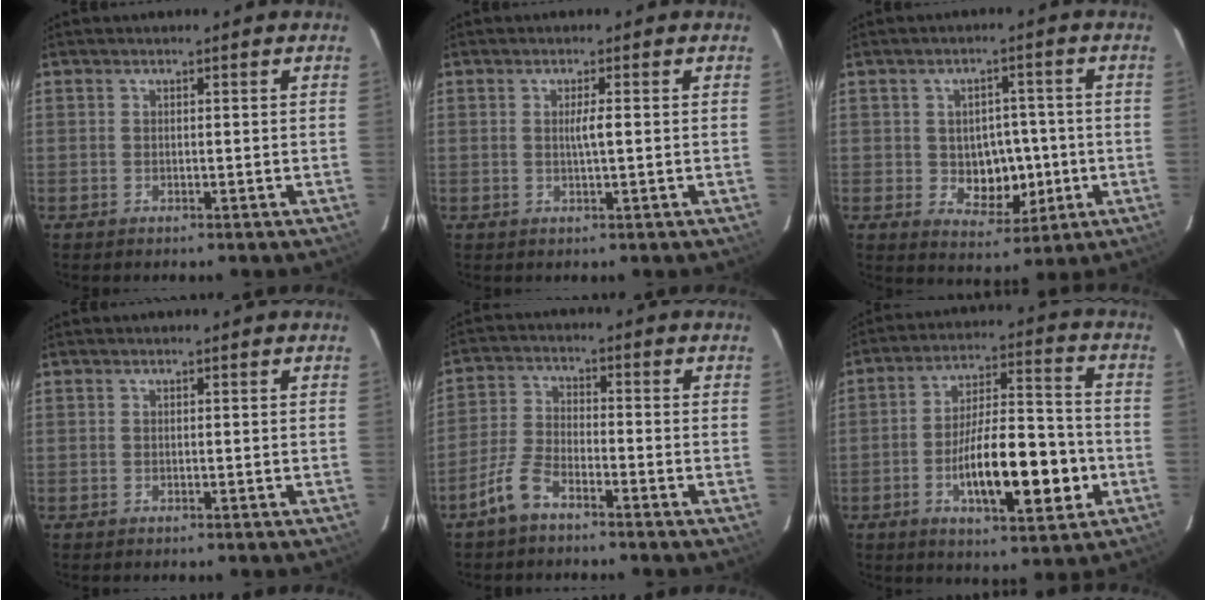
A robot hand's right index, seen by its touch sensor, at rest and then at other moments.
{"total": 1.9, "force": [0.1, -0.1, 1.9], "torque": [-0.036, 0.000, 0.001]}
{"total": 7.4, "force": [-0.7, 5.2, 5.2], "torque": [-0.070, 0.010, 0.001]}
{"total": 0.0}
{"total": 5.5, "force": [-4.1, 1.7, 3.2], "torque": [-0.085, 0.000, -0.088]}
{"total": 15.2, "force": [-4.5, 4.2, 13.9], "torque": [-0.226, 0.013, -0.069]}